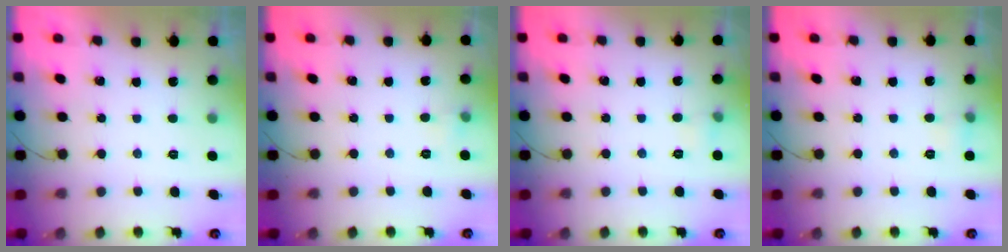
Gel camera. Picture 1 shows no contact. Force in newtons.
{"total": 3.4, "press": 3.1, "slide": 1.3}
{"total": 4.4, "press": 3.7, "slide": 2.3}
{"total": 4.0, "press": 4.0, "slide": 0.5}